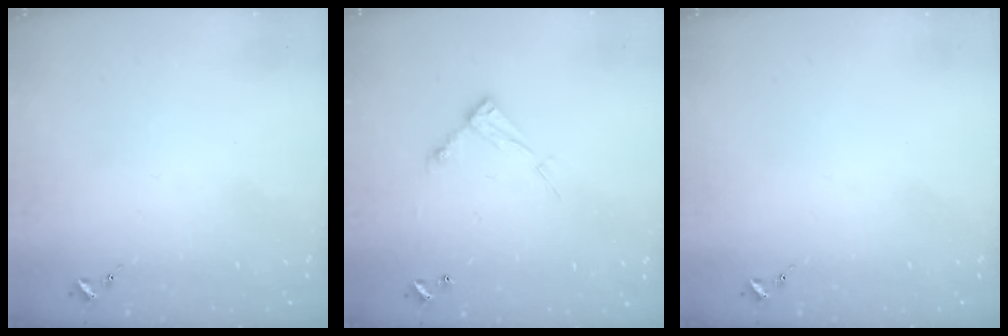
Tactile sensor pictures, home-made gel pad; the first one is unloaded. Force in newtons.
{"total": 10.4, "press": 10.3, "slide": 0.7}
{"total": 0.0}